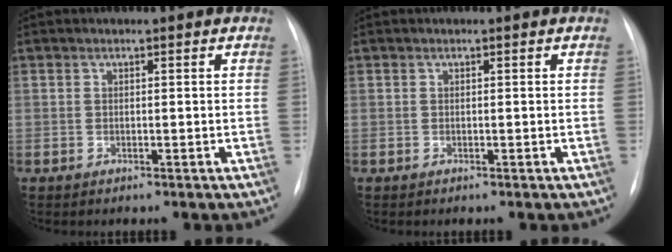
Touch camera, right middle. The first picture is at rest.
{"total": 0.0}